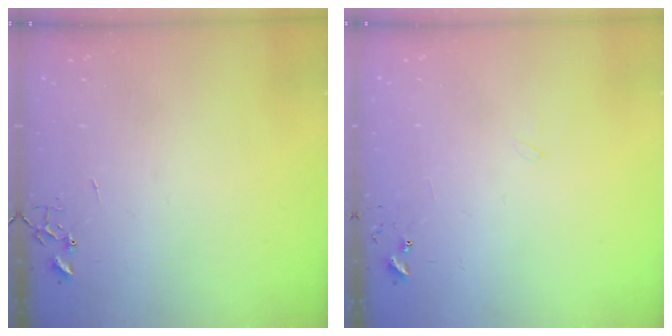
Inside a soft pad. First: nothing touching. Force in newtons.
{"total": 5.8, "press": 5.8, "slide": 0.5}